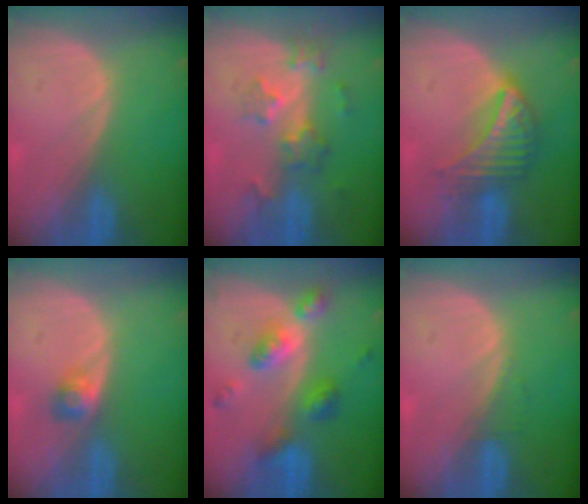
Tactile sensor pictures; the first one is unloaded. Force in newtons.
{"total": 6.3, "press": 5.5, "slide": 3.0}
{"total": 7.5, "press": 6.6, "slide": 3.6}
{"total": 2.5, "press": 2.3, "slide": 1.0}
{"total": 7.2, "press": 7.2, "slide": 0.6}
{"total": 0.7, "press": 0.7, "slide": 0.1}